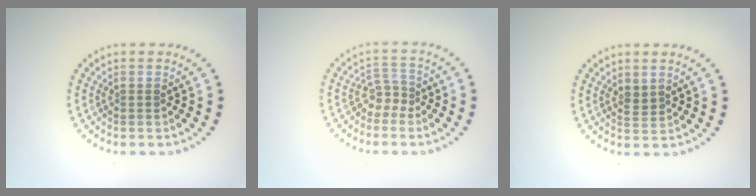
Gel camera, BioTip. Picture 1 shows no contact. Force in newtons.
{"total": 1.9, "press": 1.3, "slide": 1.4}
{"total": 1.2, "press": 1.0, "slide": 0.6}